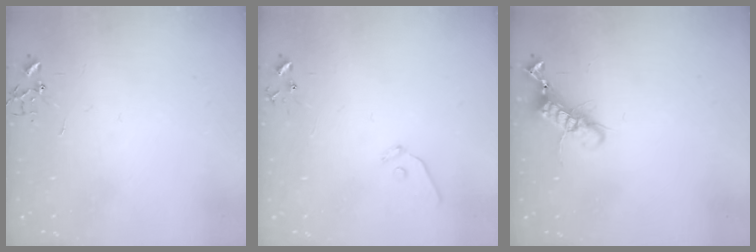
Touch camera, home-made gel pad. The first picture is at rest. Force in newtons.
{"total": 7.4, "press": 7.4, "slide": 0.6}
{"total": 12.7, "press": 12.6, "slide": 1.1}